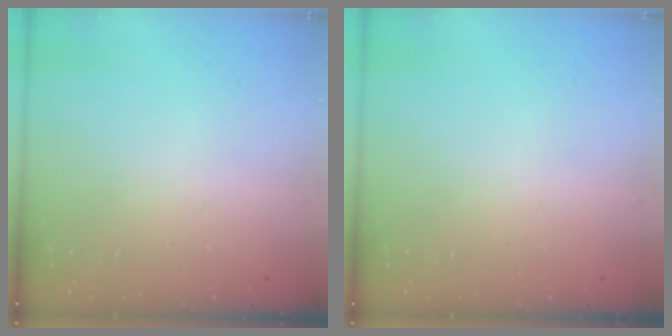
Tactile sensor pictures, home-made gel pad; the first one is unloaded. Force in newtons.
{"total": 0.0}